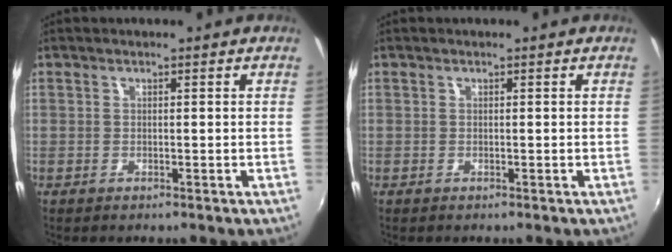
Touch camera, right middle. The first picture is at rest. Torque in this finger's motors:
{"motor_torque": [-1.54, 0.60, 0.01, 0.00]}